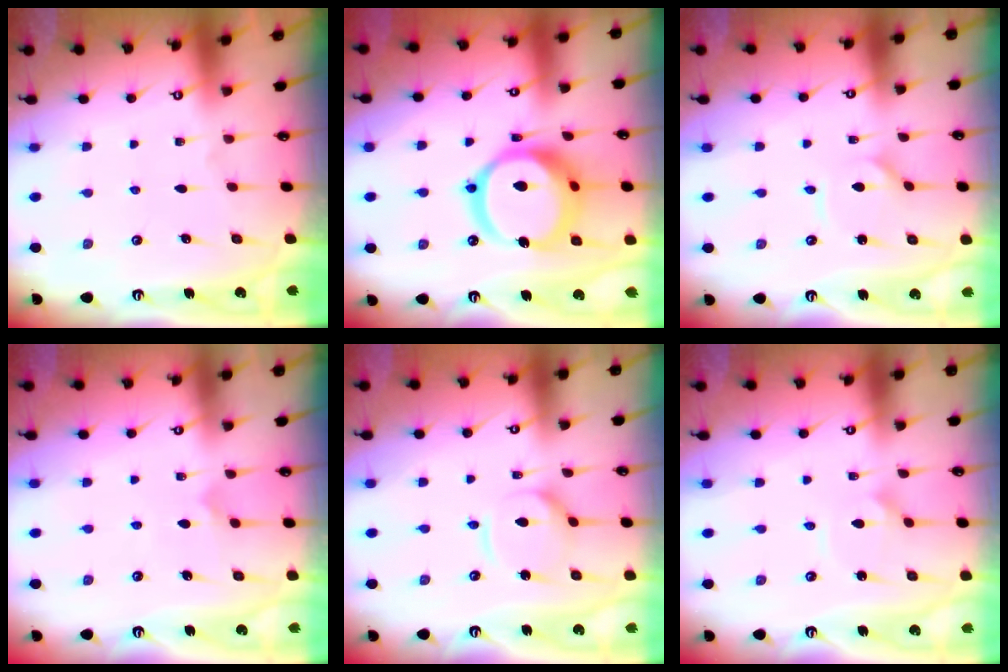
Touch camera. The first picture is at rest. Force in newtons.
{"total": 19.1, "press": 19.0, "slide": 2.1}
{"total": 1.7, "press": 1.6, "slide": 0.2}
{"total": 3.8, "press": 3.8, "slide": 0.6}
{"total": 8.8, "press": 8.7, "slide": 0.7}
{"total": 2.1, "press": 2.1, "slide": 0.1}